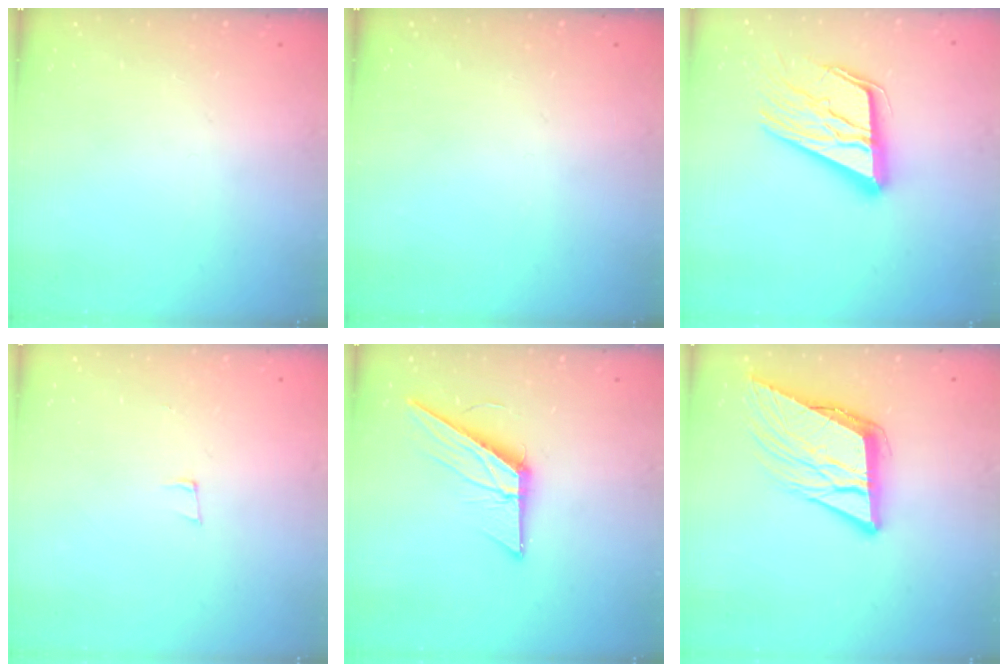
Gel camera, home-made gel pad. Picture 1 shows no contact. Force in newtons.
{"total": 0.0}
{"total": 20.2, "press": 20.0, "slide": 2.6}
{"total": 5.6, "press": 4.5, "slide": 3.3}
{"total": 12.7, "press": 12.7, "slide": 0.6}
{"total": 13.2, "press": 13.0, "slide": 2.6}